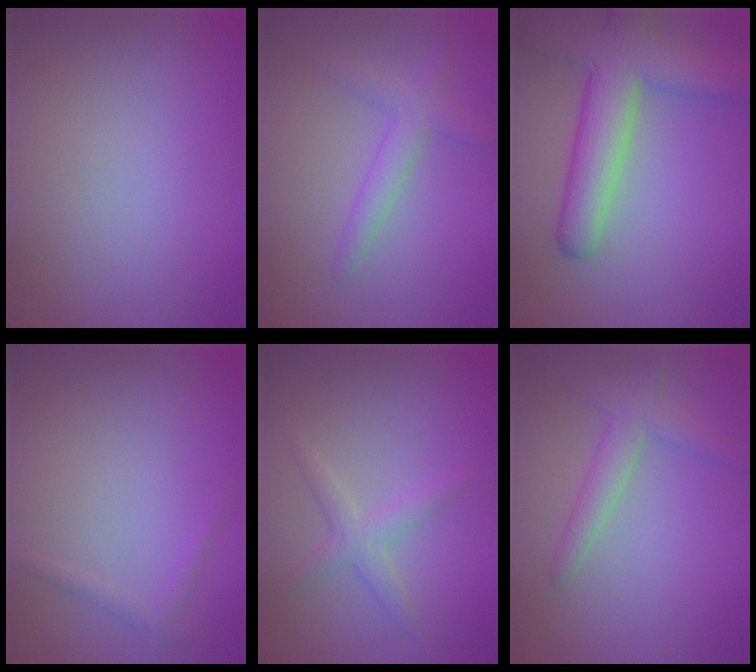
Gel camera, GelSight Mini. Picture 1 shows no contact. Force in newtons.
{"total": 2.6, "press": 2.6, "slide": 0.2}
{"total": 7.6, "press": 7.5, "slide": 0.4}
{"total": 0.9, "press": 0.9, "slide": 0.1}
{"total": 2.1, "press": 2.1, "slide": 0.0}
{"total": 2.7, "press": 2.7, "slide": 0.3}